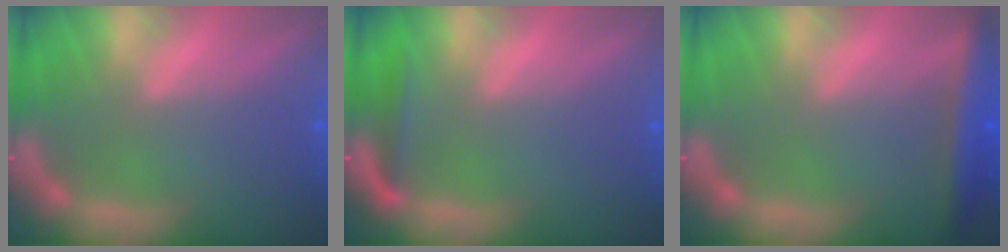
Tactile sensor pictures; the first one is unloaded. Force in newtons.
{"total": 1.9}
{"total": 4.4}